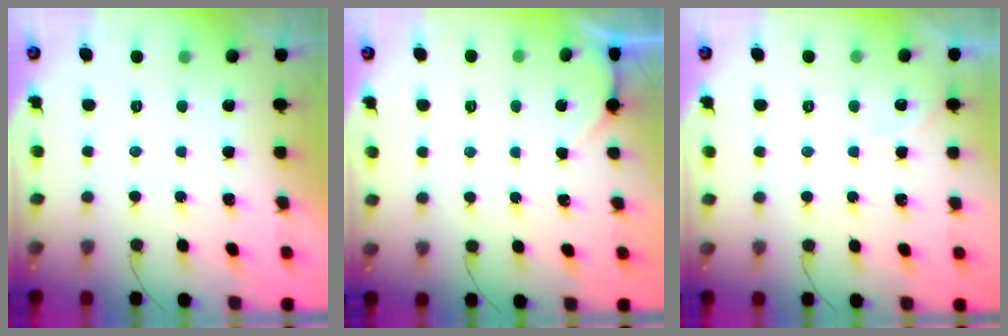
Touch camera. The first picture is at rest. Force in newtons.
{"total": 0.0}
{"total": 3.9, "press": 3.9, "slide": 0.7}